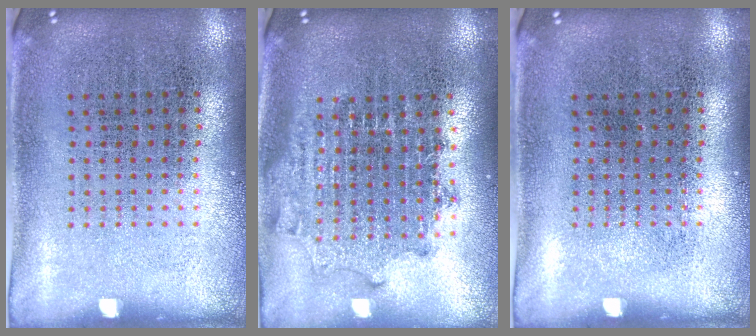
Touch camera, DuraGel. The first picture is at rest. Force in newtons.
{"total": 1.8, "press": 1.4, "slide": 1.0}
{"total": 0.0}